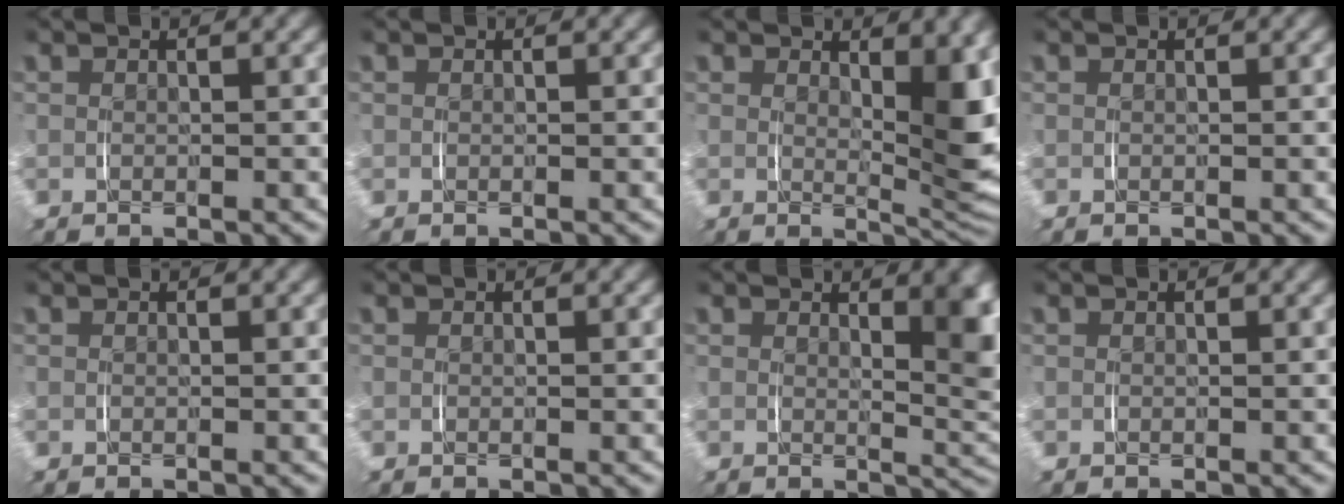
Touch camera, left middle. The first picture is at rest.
{"total": 0.0}
{"total": 5.3, "force": [1.4, 1.5, 4.9], "torque": [-0.065, -0.023, 0.031]}
{"total": 0.0}
{"total": 0.0}
{"total": 0.0}
{"total": 4.2, "force": [1.4, 1.2, 3.8], "torque": [-0.032, -0.016, 0.025]}
{"total": 0.0}